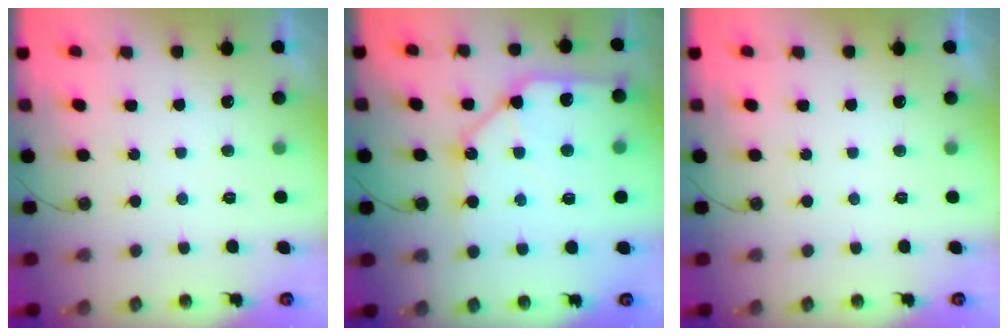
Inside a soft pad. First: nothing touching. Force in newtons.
{"total": 13.7, "press": 13.6, "slide": 1.6}
{"total": 0.0}